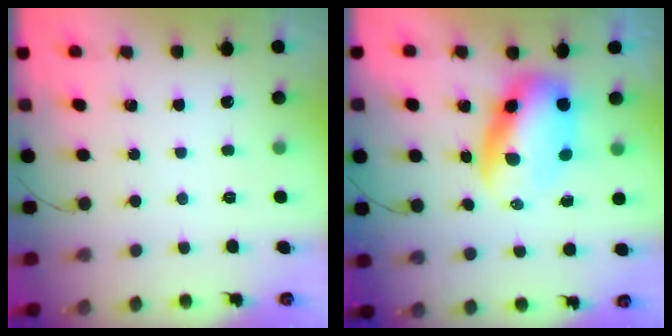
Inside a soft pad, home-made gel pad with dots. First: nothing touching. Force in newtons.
{"total": 7.3, "press": 7.1, "slide": 1.9}